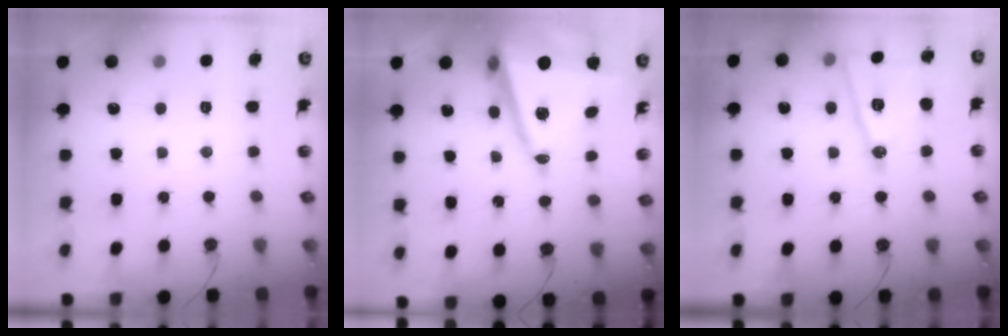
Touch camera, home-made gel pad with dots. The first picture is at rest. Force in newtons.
{"total": 14.8, "press": 14.5, "slide": 2.9}
{"total": 14.0, "press": 13.5, "slide": 3.7}